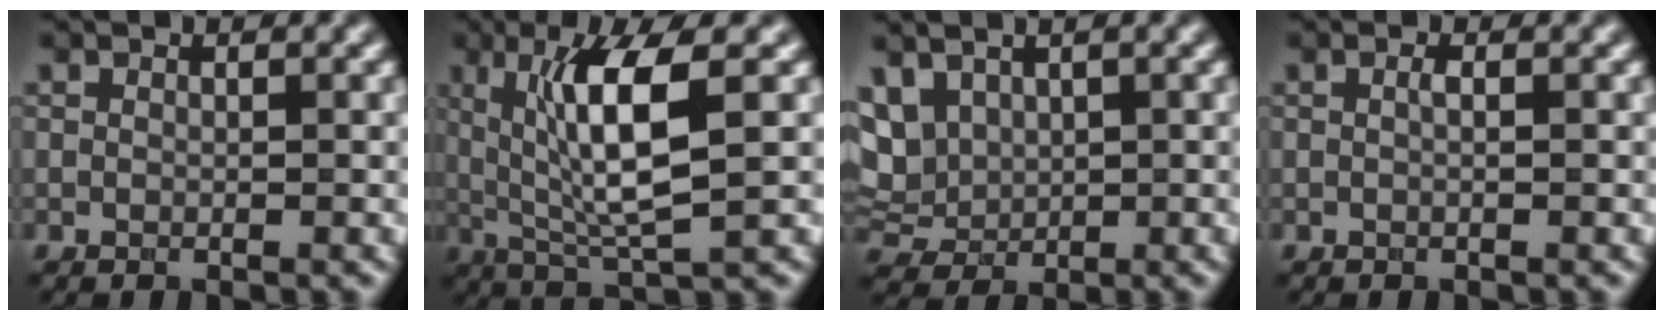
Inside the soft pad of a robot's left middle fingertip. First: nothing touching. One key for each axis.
{"total": 7.5, "fx": 1.3, "fy": 1.7, "fz": 7.2, "tx": -0.125, "ty": -0.007, "tz": 0.029}
{"total": 4.6, "fx": 1.6, "fy": 3.4, "fz": 2.8, "tx": -0.077, "ty": 0.006, "tz": 0.039}
{"total": 0.6, "fx": -0.1, "fy": 0.1, "fz": 0.6, "tx": -0.013, "ty": 0.003, "tz": 0.001}